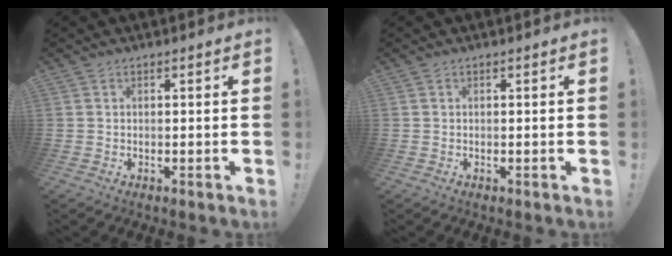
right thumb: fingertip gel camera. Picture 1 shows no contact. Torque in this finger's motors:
{"motor_torque": [-0.04, -0.05, -0.12, 0.11, 0.07]}